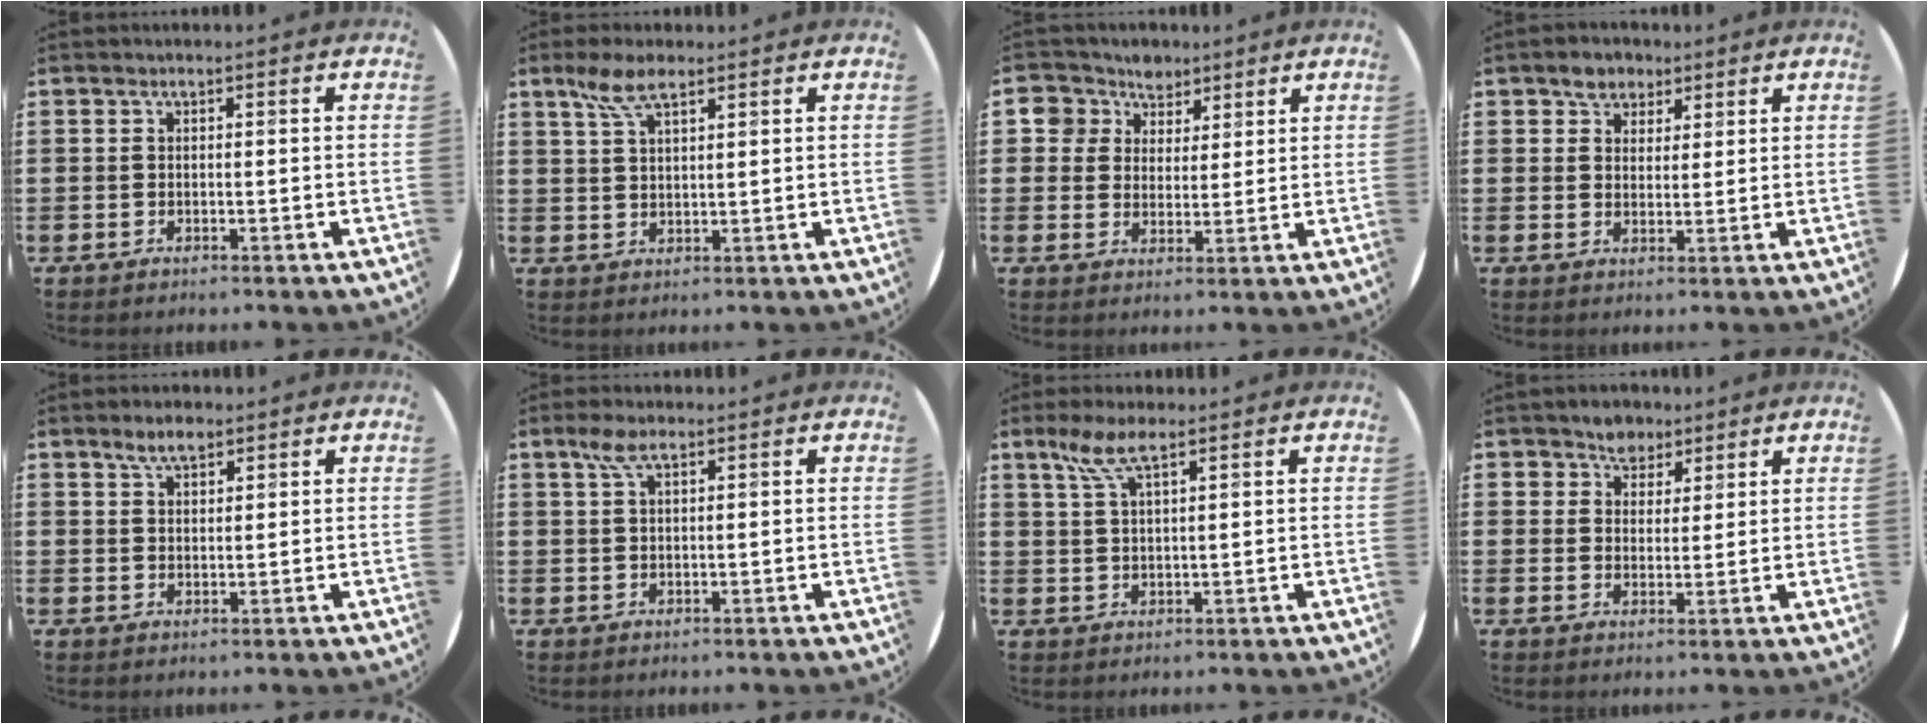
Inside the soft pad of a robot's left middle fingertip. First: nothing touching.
{"total": 5.3, "force": [3.3, 1.8, 3.7], "torque": [-0.080, 0.008, 0.059]}
{"total": 5.2, "force": [3.5, 3.9, 0.0], "torque": [-0.029, 0.004, 0.063]}
{"total": 3.2, "force": [2.4, 2.2, 0.1], "torque": [-0.003, 0.008, 0.044]}
{"total": 3.1, "force": [2.5, 1.2, 1.4], "torque": [-0.023, 0.003, 0.044]}
{"total": 3.0, "force": [1.7, 1.0, 2.3], "torque": [-0.049, 0.008, 0.029]}
{"total": 5.2, "force": [3.3, 1.3, 3.9], "torque": [-0.085, 0.008, 0.057]}
{"total": 3.7, "force": [2.9, 2.3, -0.1], "torque": [-0.004, 0.003, 0.053]}